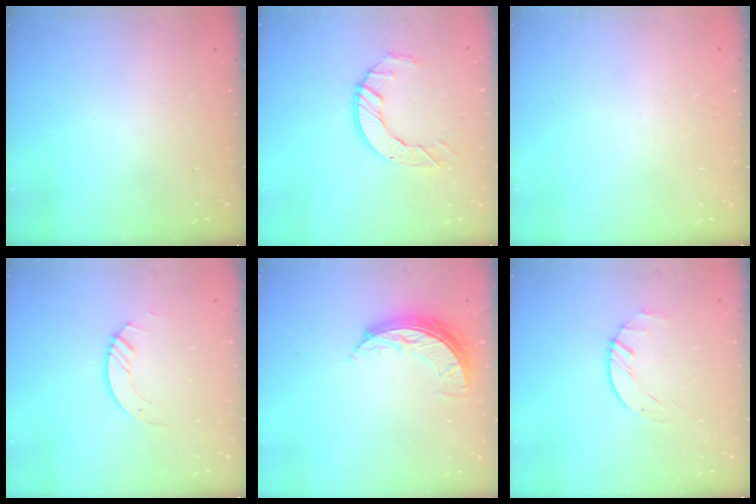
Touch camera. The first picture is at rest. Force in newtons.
{"total": 7.4, "press": 7.4, "slide": 0.5}
{"total": 0.0}
{"total": 2.9, "press": 2.9, "slide": 0.3}
{"total": 7.2, "press": 7.2, "slide": 0.3}
{"total": 1.6, "press": 1.6, "slide": 0.3}